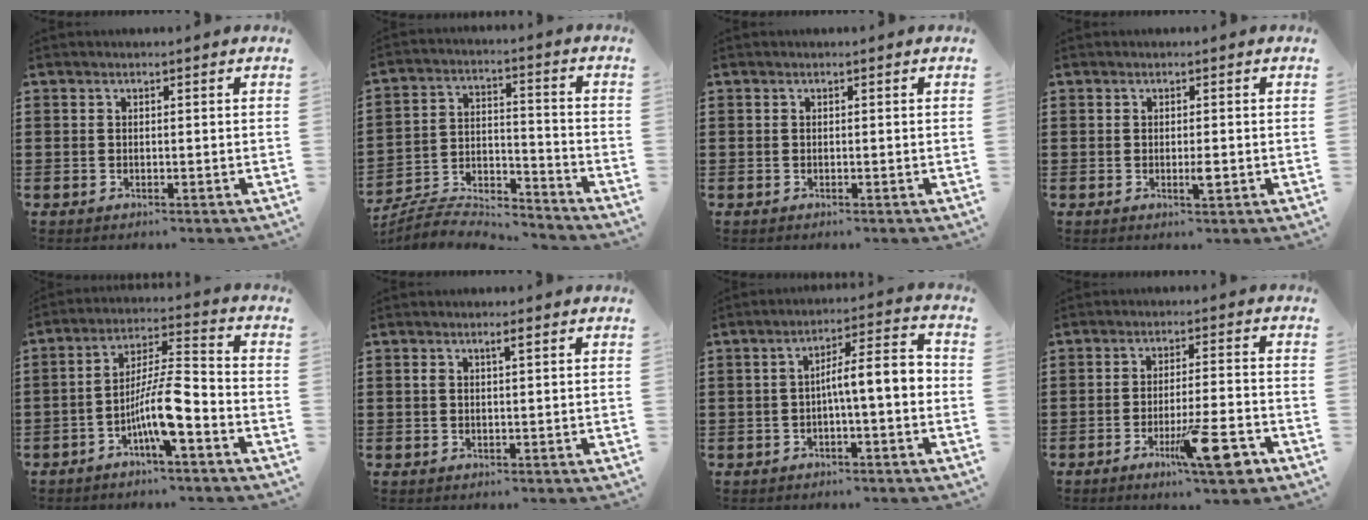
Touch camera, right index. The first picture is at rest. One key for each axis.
{"total": 6.0, "fx": -5.8, "fy": 0.6, "fz": 1.2, "tx": -0.030, "ty": -0.001, "tz": -0.117}
{"total": 0.0}
{"total": 2.0, "fx": -0.5, "fy": 0.4, "fz": 1.9, "tx": -0.032, "ty": -0.003, "tz": -0.008}
{"total": 9.1, "fx": -4.4, "fy": 1.7, "fz": 7.8, "tx": -0.156, "ty": -0.002, "tz": -0.085}
{"total": 1.6, "fx": 0.6, "fy": 0.4, "fz": 1.4, "tx": -0.028, "ty": 0.003, "tz": 0.008}
{"total": 6.7, "fx": -0.9, "fy": 1.2, "fz": 6.6, "tx": -0.111, "ty": 0.003, "tz": -0.021}
{"total": 9.7, "fx": -4.7, "fy": 1.2, "fz": 8.4, "tx": -0.141, "ty": 0.000, "tz": -0.077}